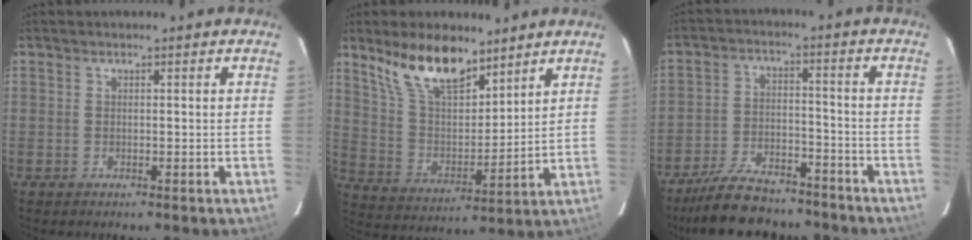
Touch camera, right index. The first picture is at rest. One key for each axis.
{"total": 14.2, "fx": 10.3, "fy": 5.5, "fz": 8.1, "tx": -0.154, "ty": 0.008, "tz": 0.202}
{"total": 15.6, "fx": -13.2, "fy": 5.6, "fz": 6.2, "tx": -0.137, "ty": 0.006, "tz": -0.198}